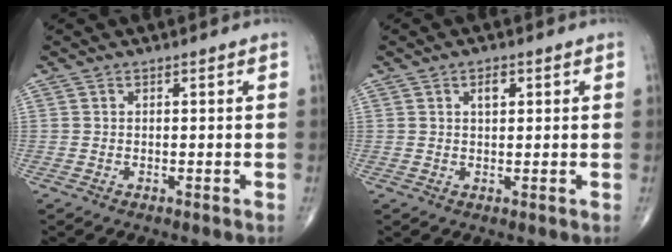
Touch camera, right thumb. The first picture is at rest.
{"total": 2.5, "force": [1.0, 1.2, 1.9], "torque": [-0.027, -0.003, 0.015]}